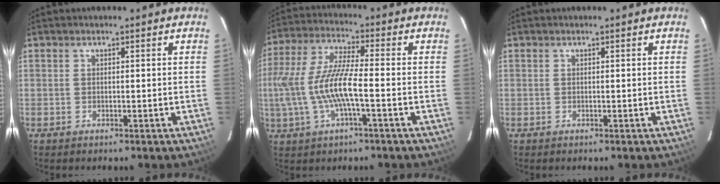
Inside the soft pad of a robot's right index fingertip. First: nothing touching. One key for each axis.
{"total": 12.9, "fx": -2.5, "fy": 2.4, "fz": 12.4, "tx": -0.255, "ty": -0.002, "tz": -0.044}
{"total": 0.0}